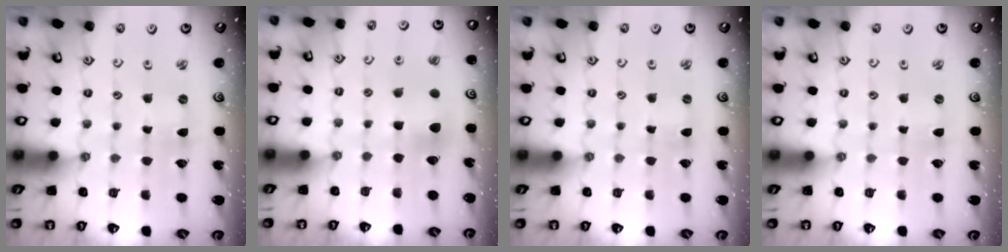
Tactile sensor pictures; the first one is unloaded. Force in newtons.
{"total": 8.2, "press": 8.2, "slide": 0.5}
{"total": 0.0}
{"total": 0.0}